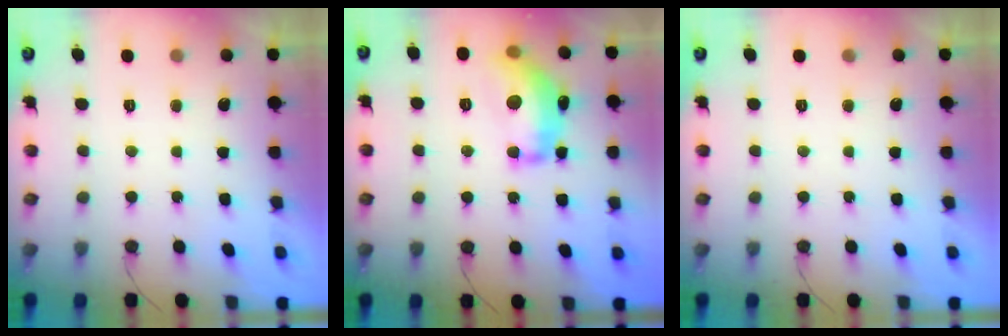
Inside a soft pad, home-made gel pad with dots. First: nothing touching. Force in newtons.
{"total": 15.5, "press": 15.5, "slide": 0.6}
{"total": 0.0}